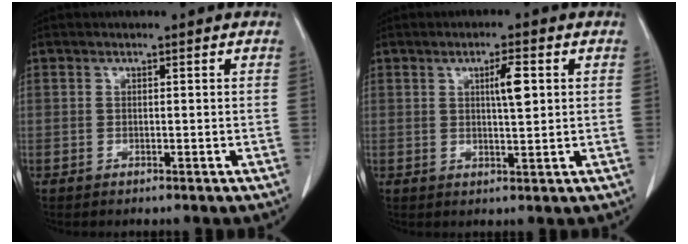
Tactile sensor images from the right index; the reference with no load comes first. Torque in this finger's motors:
{"motor_torque": [0.13, 0.04, 0.08, 0.03]}